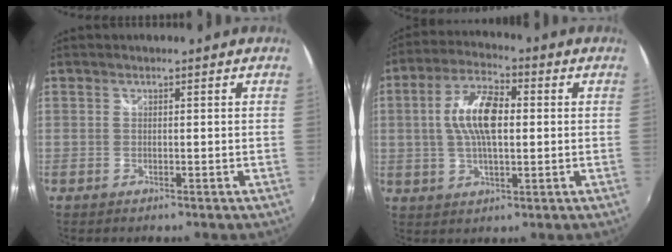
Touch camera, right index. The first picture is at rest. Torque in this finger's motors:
{"motor_torque": [0.50, -0.14, 0.35, 0.17]}